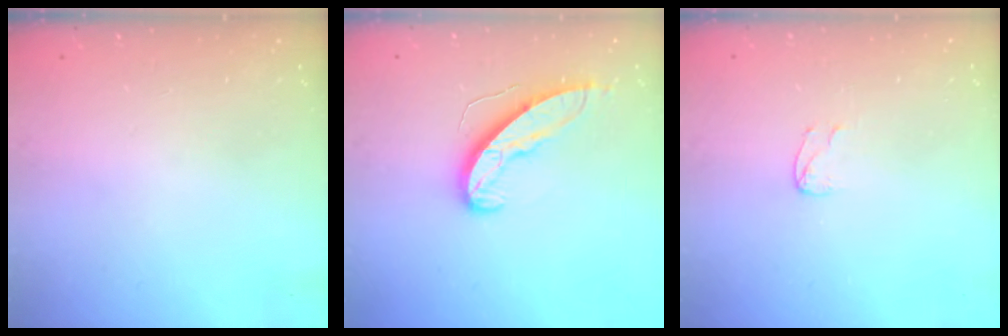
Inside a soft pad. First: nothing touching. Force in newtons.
{"total": 9.3, "press": 9.3, "slide": 0.3}
{"total": 4.0, "press": 4.0, "slide": 0.3}